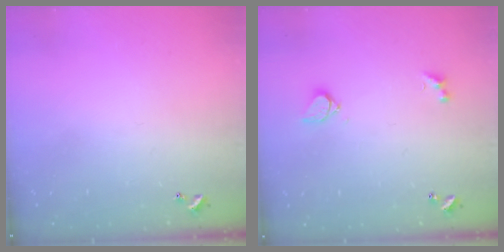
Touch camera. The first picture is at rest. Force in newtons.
{"total": 4.3, "press": 4.2, "slide": 0.8}